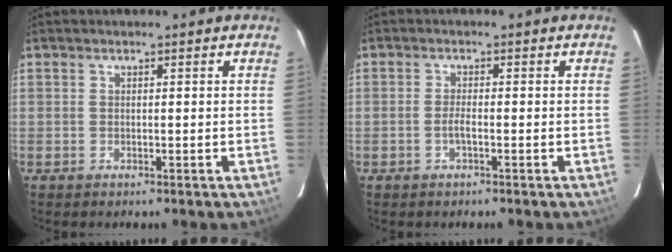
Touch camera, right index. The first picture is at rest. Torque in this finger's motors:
{"motor_torque": [0.31, -0.08, 0.21, 0.04]}